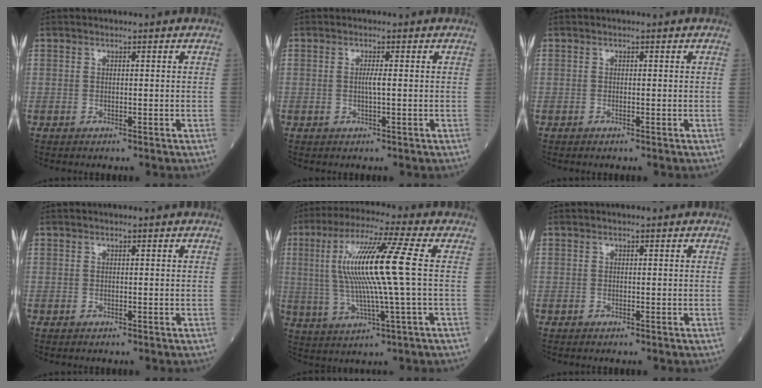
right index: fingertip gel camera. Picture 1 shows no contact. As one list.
[{"total": 1.3, "force": [0.0, -0.2, 1.3], "torque": [-0.027, -0.001, -0.002]}, {"total": 0.0}, {"total": 0.0}, {"total": 14.2, "force": [1.8, -0.6, 14.1], "torque": [-0.285, 0.011, 0.028]}, {"total": 0.0}]